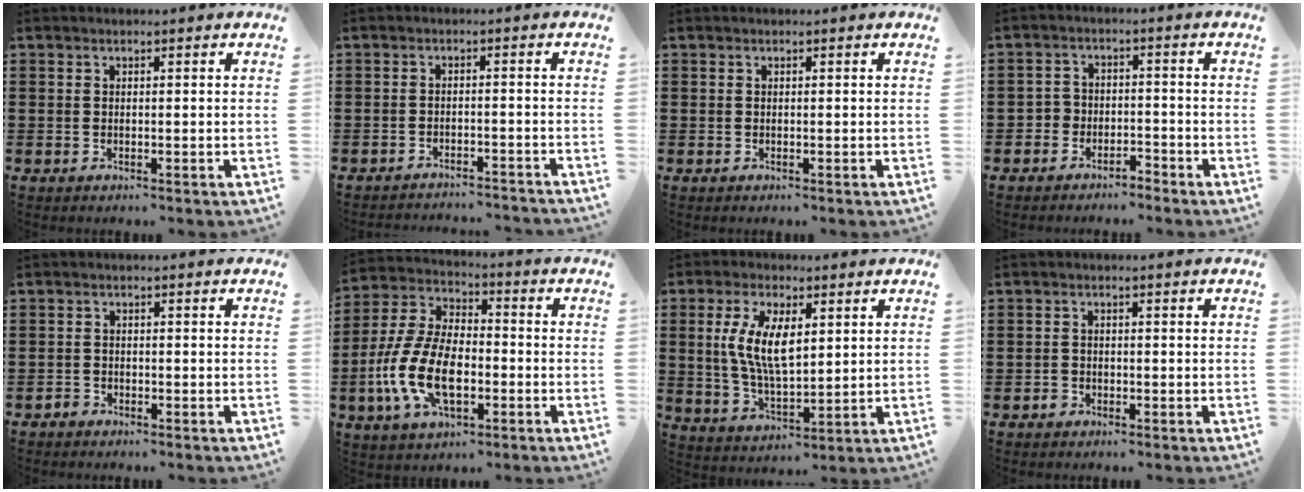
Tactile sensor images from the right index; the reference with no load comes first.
{"total": 2.1, "force": [-2.1, -0.3, 0.2], "torque": [-0.008, -0.001, -0.044]}
{"total": 0.0}
{"total": 3.2, "force": [-2.9, 1.5, -0.2], "torque": [-0.008, 0.003, -0.062]}
{"total": 1.0, "force": [-1.0, 0.4, 0.1], "torque": [-0.006, 0.001, -0.021]}
{"total": 11.9, "force": [-3.7, 6.0, 9.6], "torque": [-0.244, -0.012, -0.078]}
{"total": 8.7, "force": [2.2, 3.6, 7.6], "torque": [-0.164, 0.004, 0.038]}
{"total": 1.3, "force": [-0.9, 0.9, 0.2], "torque": [-0.006, 0.000, -0.020]}